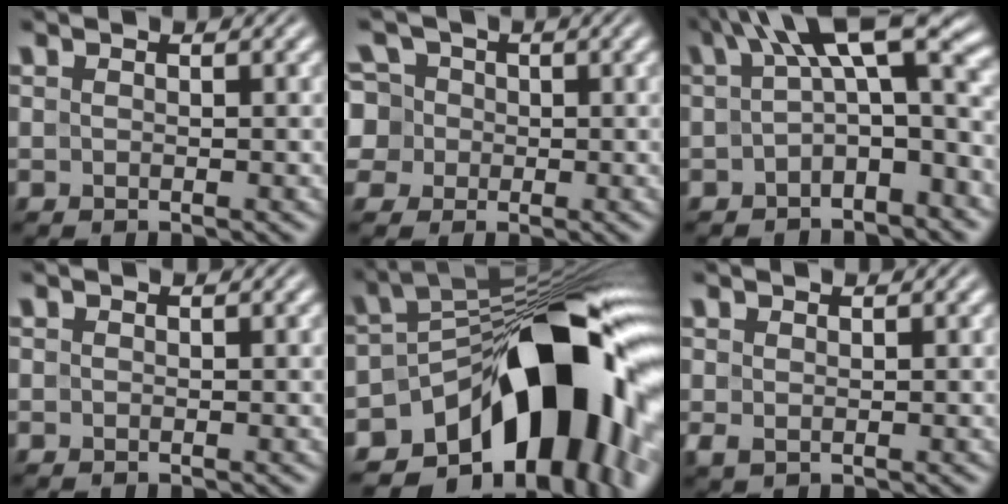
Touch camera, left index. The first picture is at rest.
{"total": 7.1, "force": [1.1, 6.3, 2.9], "torque": [-0.057, 0.041, -0.020]}
{"total": 7.9, "force": [0.7, 2.7, 7.4], "torque": [-0.103, 0.019, -0.002]}
{"total": 0.0}
{"total": 16.3, "force": [-6.0, 9.2, 12.0], "torque": [-0.142, 0.004, -0.104]}
{"total": 1.1, "force": [0.3, 0.8, 0.7], "torque": [-0.018, -0.002, 0.008]}